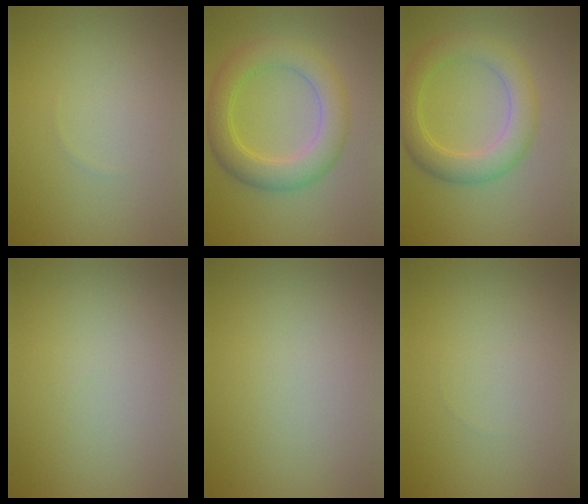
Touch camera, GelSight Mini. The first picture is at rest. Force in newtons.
{"total": 5.5, "press": 5.5, "slide": 0.2}
{"total": 4.7, "press": 4.7, "slide": 0.1}
{"total": 0.0}
{"total": 0.0}
{"total": 0.0}